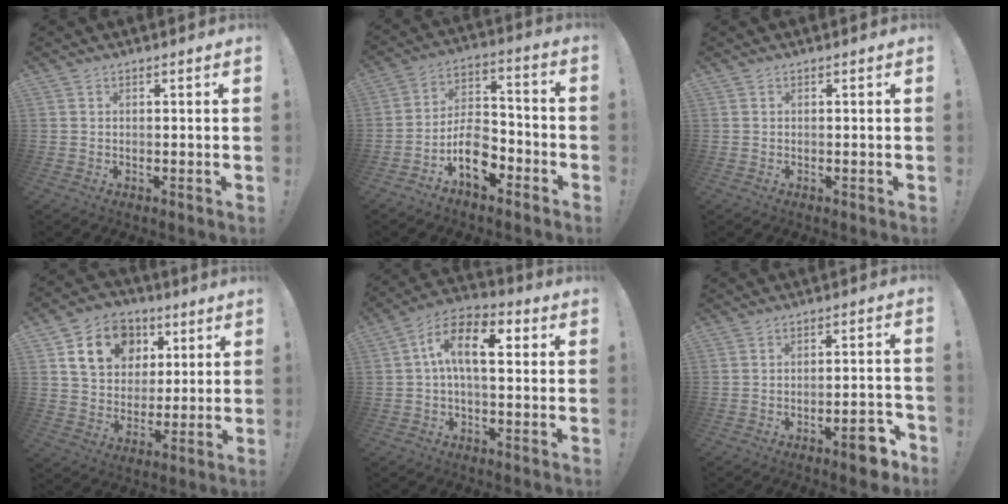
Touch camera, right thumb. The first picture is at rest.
{"total": 12.6, "force": [-6.9, 7.7, 7.2], "torque": [-0.117, 0.055, -0.115]}
{"total": 0.0}
{"total": 16.1, "force": [6.6, 12.7, 7.4], "torque": [-0.111, -0.016, 0.134]}
{"total": 12.8, "force": [2.3, 6.2, 10.9], "torque": [-0.181, 0.009, 0.039]}
{"total": 7.8, "force": [-4.9, 2.4, 5.6], "torque": [-0.074, 0.029, -0.079]}